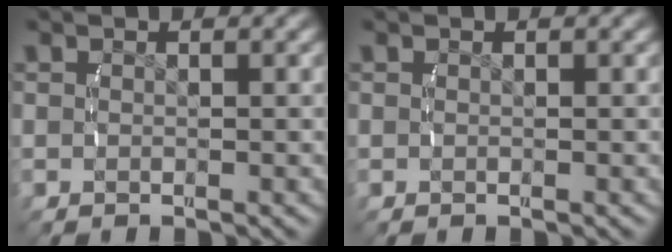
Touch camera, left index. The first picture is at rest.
{"total": 0.0}